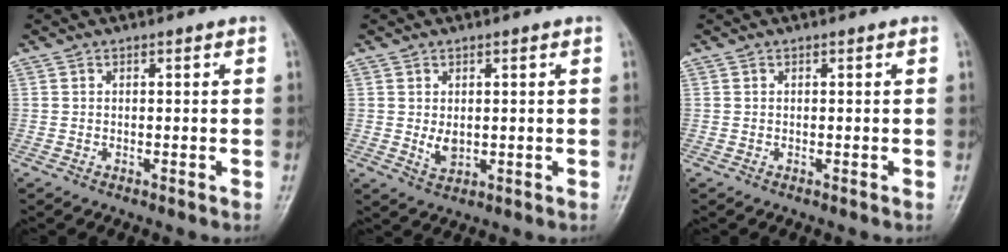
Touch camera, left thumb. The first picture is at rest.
{"total": 3.3, "force": [0.3, 2.1, 2.5], "torque": [-0.036, -0.009, 0.012]}
{"total": 0.0}